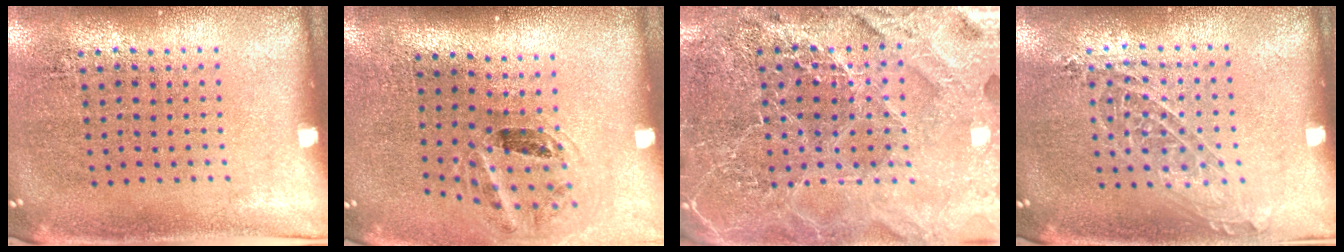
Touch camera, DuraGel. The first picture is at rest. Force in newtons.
{"total": 1.2, "press": 1.0, "slide": 0.6}
{"total": 4.7, "press": 4.3, "slide": 1.9}
{"total": 1.3, "press": 1.1, "slide": 0.5}